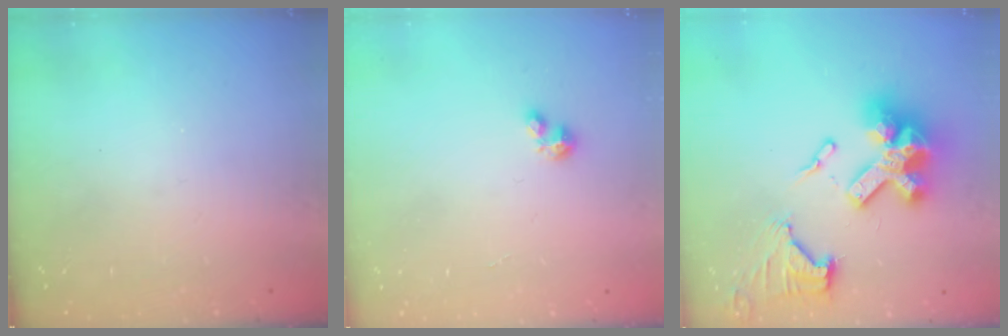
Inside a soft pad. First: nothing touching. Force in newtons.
{"total": 1.6, "press": 1.6, "slide": 0.2}
{"total": 22.6, "press": 22.4, "slide": 2.4}